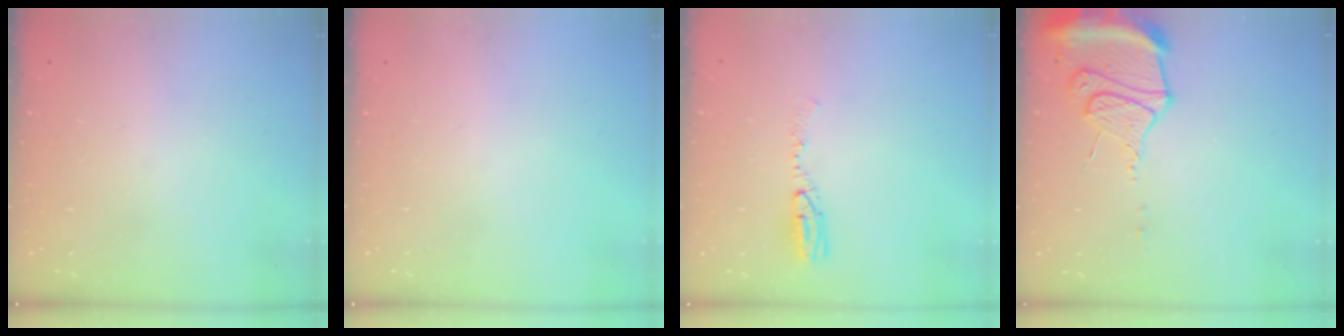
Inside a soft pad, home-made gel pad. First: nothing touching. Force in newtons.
{"total": 0.0}
{"total": 6.3, "press": 6.0, "slide": 1.7}
{"total": 14.1, "press": 14.1, "slide": 1.3}